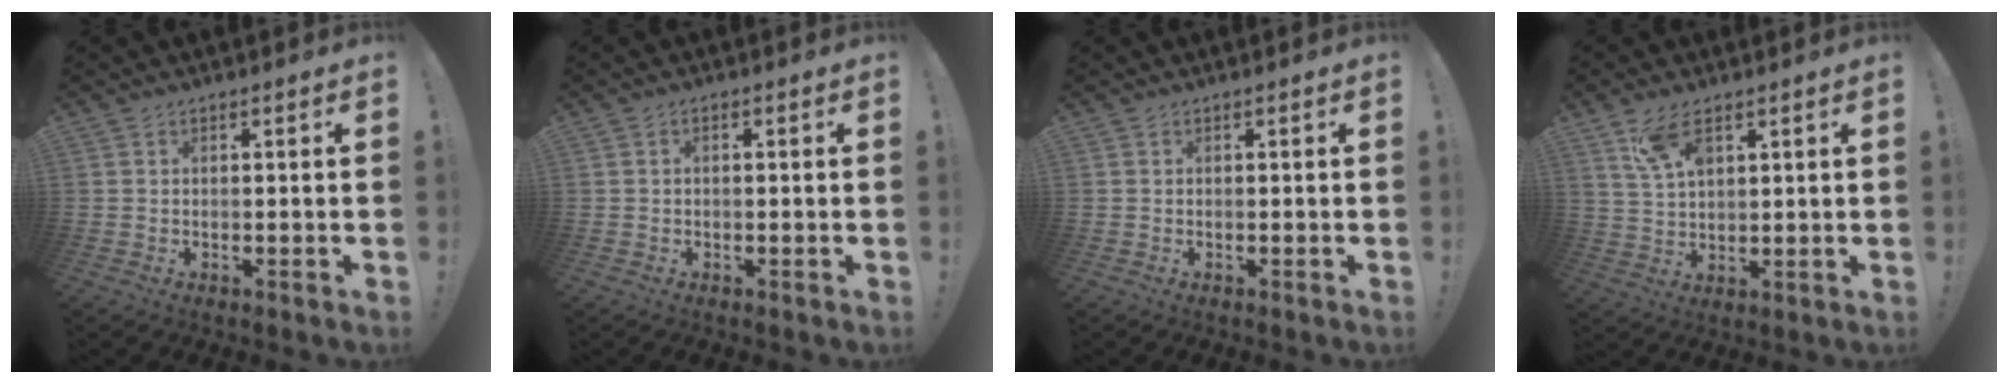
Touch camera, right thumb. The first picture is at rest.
{"total": 0.9, "force": [-0.4, 0.5, 0.6], "torque": [-0.010, 0.004, -0.008]}
{"total": 0.0}
{"total": 8.6, "force": [4.9, 4.2, 5.8], "torque": [-0.097, -0.017, 0.091]}